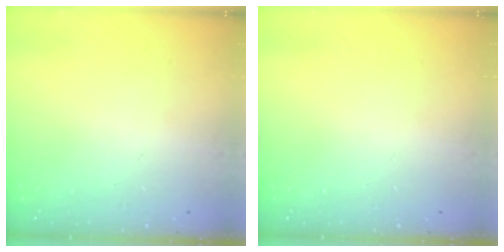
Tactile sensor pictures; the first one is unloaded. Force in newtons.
{"total": 0.0}